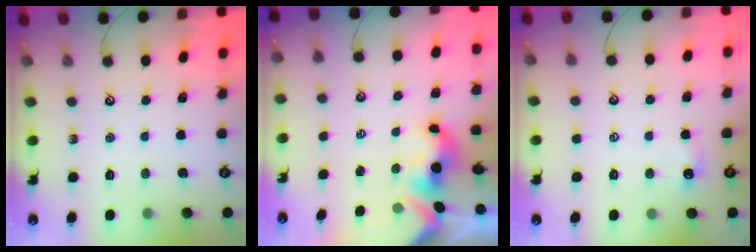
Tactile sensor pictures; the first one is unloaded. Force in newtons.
{"total": 1.5, "press": 1.3, "slide": 0.7}
{"total": 0.7, "press": 0.5, "slide": 0.5}